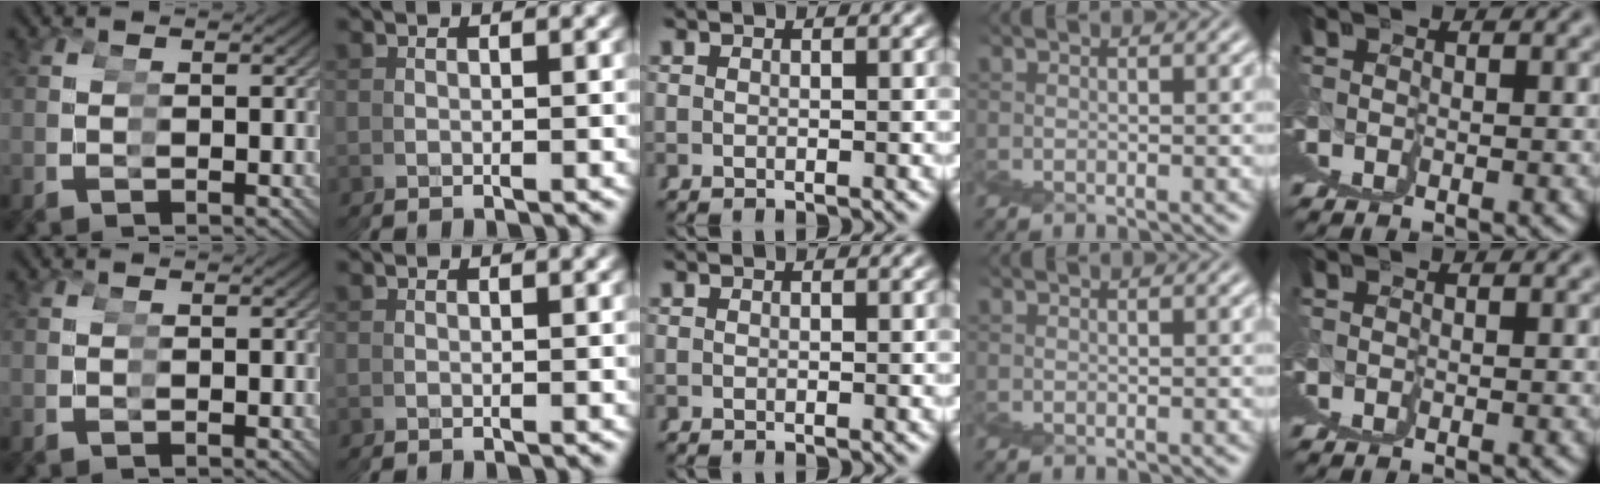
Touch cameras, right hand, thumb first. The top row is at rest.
{}